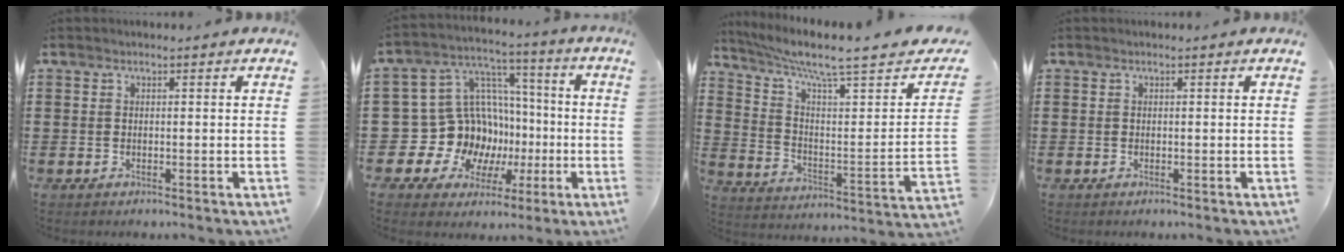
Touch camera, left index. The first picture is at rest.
{"total": 15.0, "force": [-2.7, 13.9, 5.0], "torque": [-0.143, -0.018, -0.013]}
{"total": 7.9, "force": [6.2, 0.5, 4.8], "torque": [-0.112, -0.043, 0.098]}
{"total": 0.0}